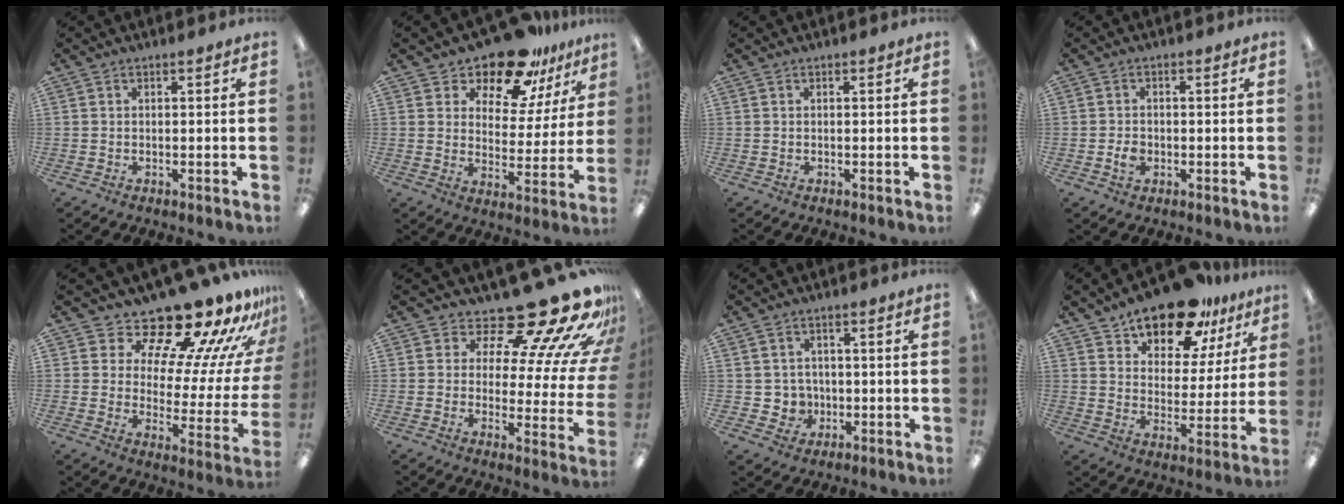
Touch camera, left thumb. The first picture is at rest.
{"total": 14.8, "force": [12.8, 5.2, 5.5], "torque": [-0.101, -0.095, 0.226]}
{"total": 0.0}
{"total": 2.7, "force": [-0.7, 2.2, 1.5], "torque": [-0.025, 0.003, -0.011]}
{"total": 18.1, "force": [15.5, 5.8, 7.5], "torque": [-0.109, -0.134, 0.253]}
{"total": 21.0, "force": [16.8, 5.4, 11.4], "torque": [-0.160, -0.133, 0.266]}
{"total": 4.5, "force": [0.1, 4.5, 0.5], "torque": [-0.013, 0.006, 0.005]}
{"total": 15.9, "force": [13.2, 6.8, 5.8], "torque": [-0.090, -0.096, 0.235]}